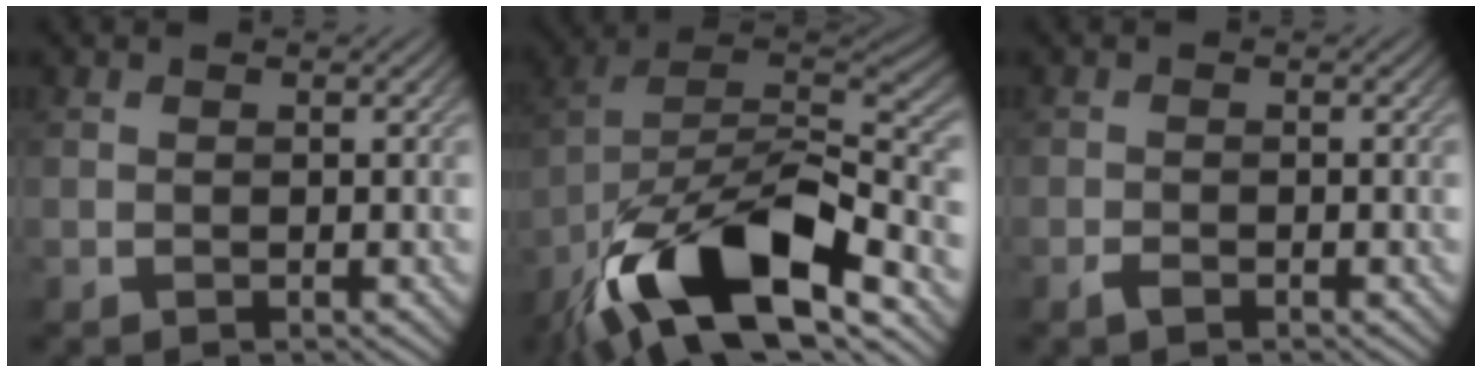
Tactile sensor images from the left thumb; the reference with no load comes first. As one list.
[{"total": 18.1, "force": [-10.6, 7.5, 12.6], "torque": [-0.233, -0.013, -0.194]}, {"total": 1.0, "force": [-0.7, 0.4, 0.5], "torque": [-0.009, 0.001, -0.014]}]